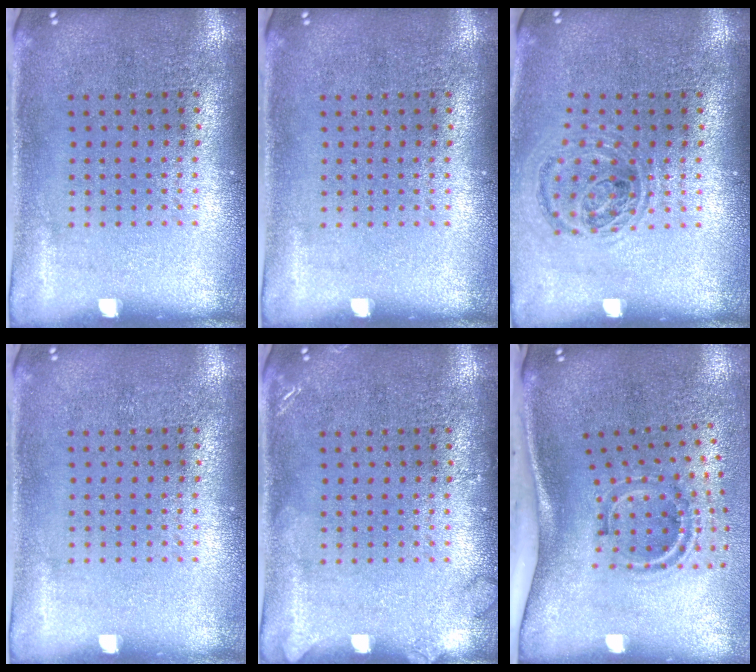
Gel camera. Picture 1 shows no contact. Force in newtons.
{"total": 0.0}
{"total": 1.0, "press": 0.9, "slide": 0.2}
{"total": 0.0}
{"total": 1.2, "press": 1.1, "slide": 0.2}
{"total": 2.0, "press": 1.2, "slide": 1.7}